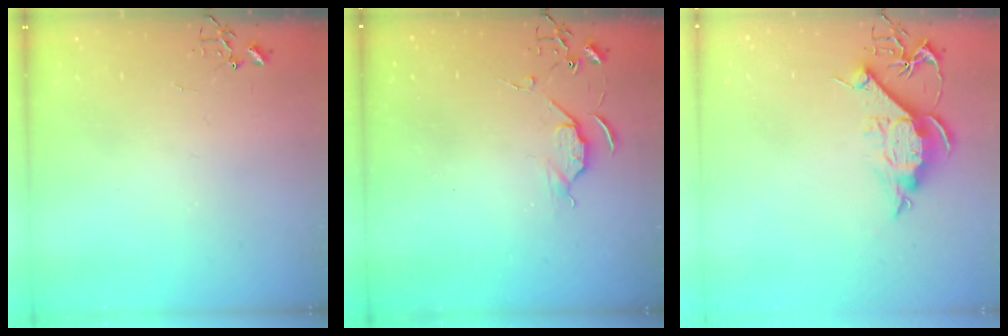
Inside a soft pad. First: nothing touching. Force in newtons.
{"total": 5.2, "press": 5.2, "slide": 0.7}
{"total": 10.6, "press": 10.6, "slide": 0.4}